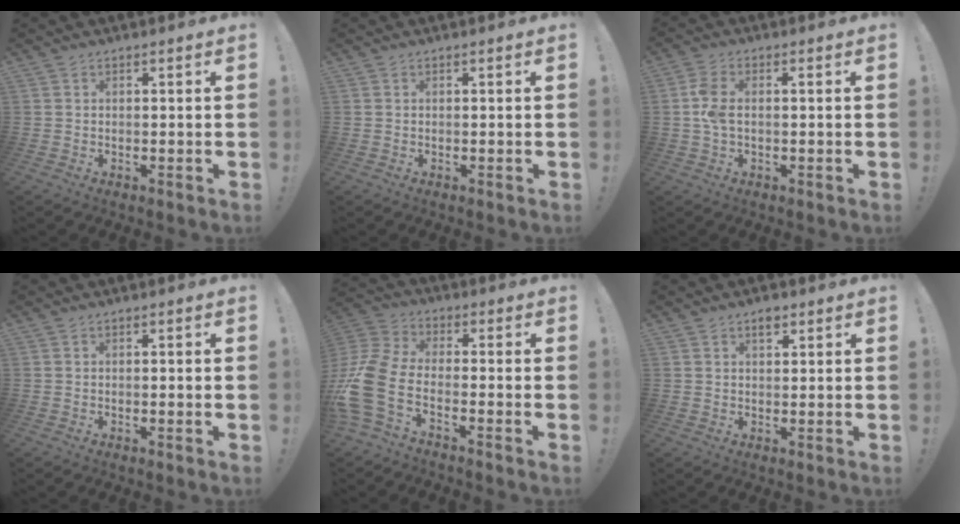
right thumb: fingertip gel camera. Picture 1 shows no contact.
{"total": 0.0}
{"total": 5.3, "force": [-0.1, 2.4, 4.7], "torque": [-0.105, 0.011, -0.003]}
{"total": 0.9, "force": [-0.3, -0.2, 0.9], "torque": [-0.014, -0.001, -0.006]}
{"total": 13.6, "force": [-5.2, 6.9, 10.5], "torque": [-0.231, 0.022, -0.088]}
{"total": 2.5, "force": [1.5, 1.5, 1.4], "torque": [-0.015, -0.005, 0.023]}